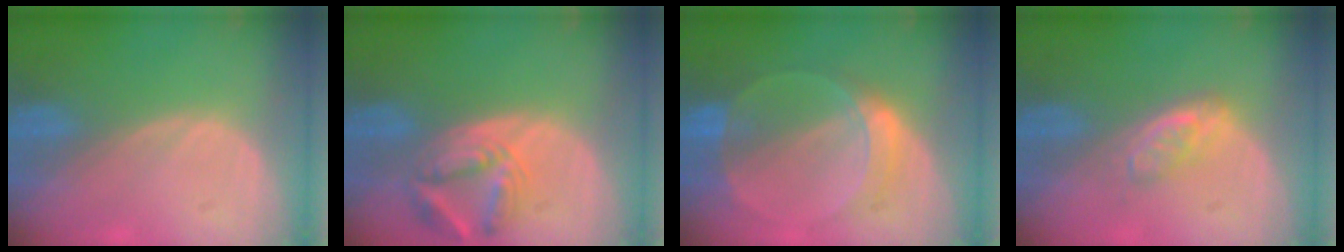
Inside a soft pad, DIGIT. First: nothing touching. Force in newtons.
{"total": 6.8, "press": 6.3, "slide": 2.6}
{"total": 6.1, "press": 5.6, "slide": 2.4}
{"total": 3.8, "press": 3.8, "slide": 0.2}